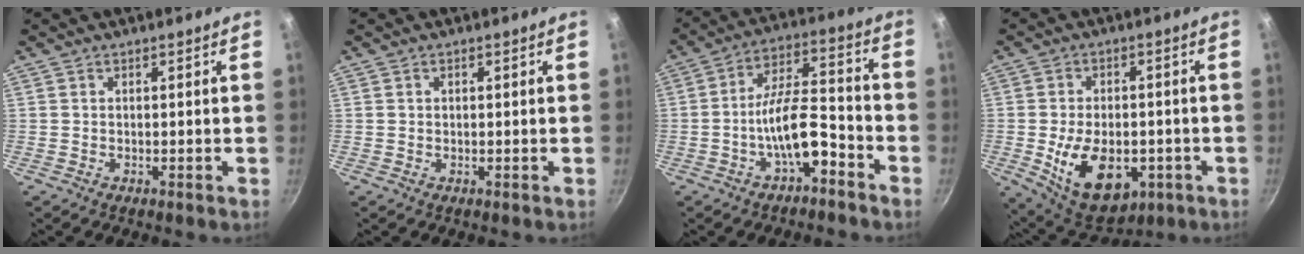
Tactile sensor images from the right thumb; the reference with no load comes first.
{"total": 0.5, "force": [0.1, 0.4, 0.2], "torque": [-0.002, 0.004, 0.003]}
{"total": 10.8, "force": [-5.2, 4.1, 8.5], "torque": [-0.130, 0.056, -0.091]}
{"total": 15.5, "force": [-3.9, 9.6, 11.4], "torque": [-0.158, -0.002, -0.044]}